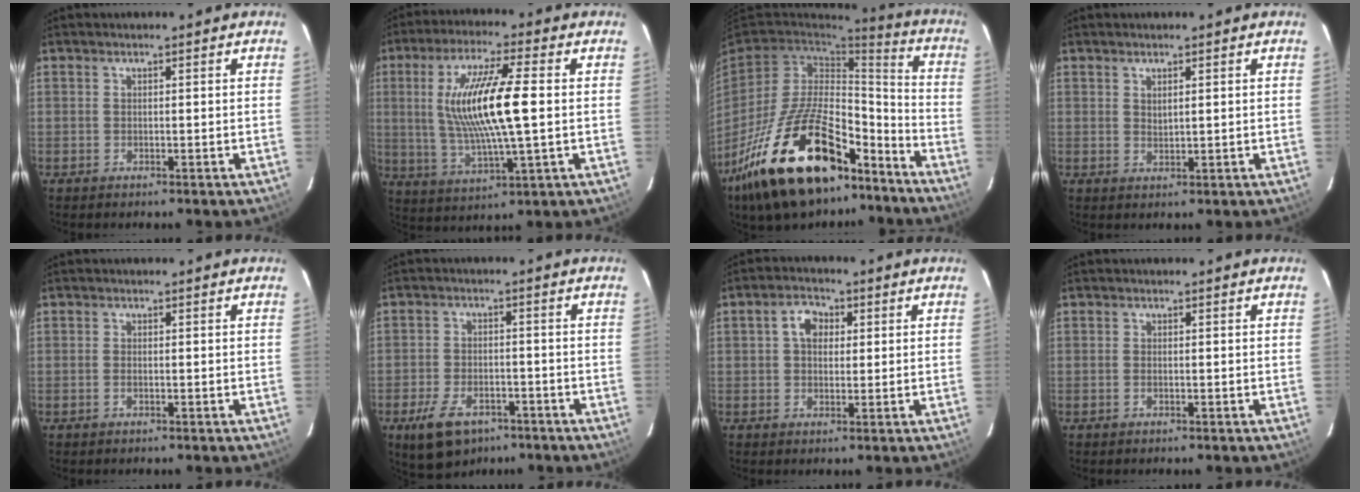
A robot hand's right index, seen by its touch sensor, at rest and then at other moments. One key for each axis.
{"total": 15.7, "fx": 1.3, "fy": 2.7, "fz": 15.4, "tx": -0.294, "ty": -0.003, "tz": 0.032}
{"total": 28.6, "fx": -18.3, "fy": 12.9, "fz": 17.8, "tx": -0.335, "ty": 0.001, "tz": -0.285}
{"total": 1.6, "fx": 0.8, "fy": 0.7, "fz": 1.2, "tx": -0.020, "ty": 0.000, "tz": 0.015}
{"total": 0.9, "fx": -0.3, "fy": 0.4, "fz": 0.7, "tx": -0.016, "ty": -0.001, "tz": -0.006}
{"total": 10.4, "fx": -6.5, "fy": 5.8, "fz": 5.7, "tx": -0.131, "ty": -0.011, "tz": -0.103}
{"total": 4.5, "fx": 1.0, "fy": 3.4, "fz": 2.8, "tx": -0.049, "ty": 0.017, "tz": 0.018}
{"total": 0.6, "fx": -0.2, "fy": 0.3, "fz": 0.5, "tx": -0.012, "ty": 0.000, "tz": -0.005}